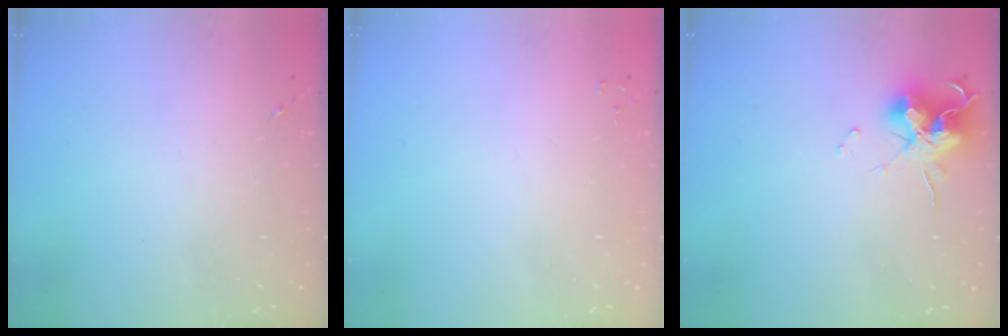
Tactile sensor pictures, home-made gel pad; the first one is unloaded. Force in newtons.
{"total": 2.2, "press": 2.2, "slide": 0.2}
{"total": 14.3, "press": 14.2, "slide": 1.4}